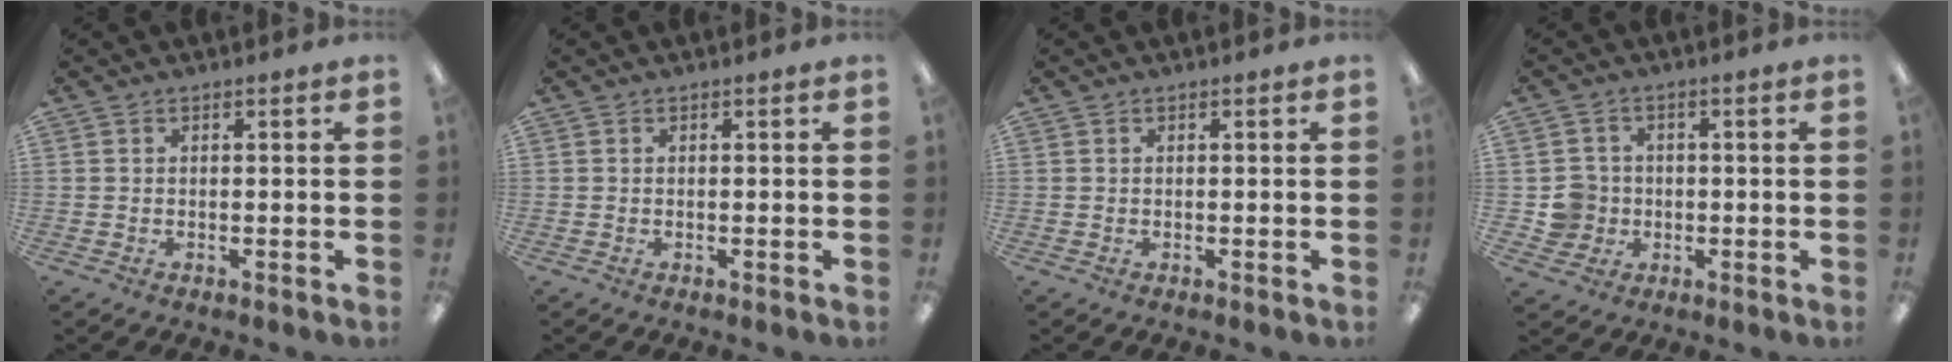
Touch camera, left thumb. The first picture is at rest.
{"total": 0.0}
{"total": 0.0}
{"total": 5.8, "force": [-0.6, 5.7, 0.8], "torque": [-0.025, 0.012, -0.006]}